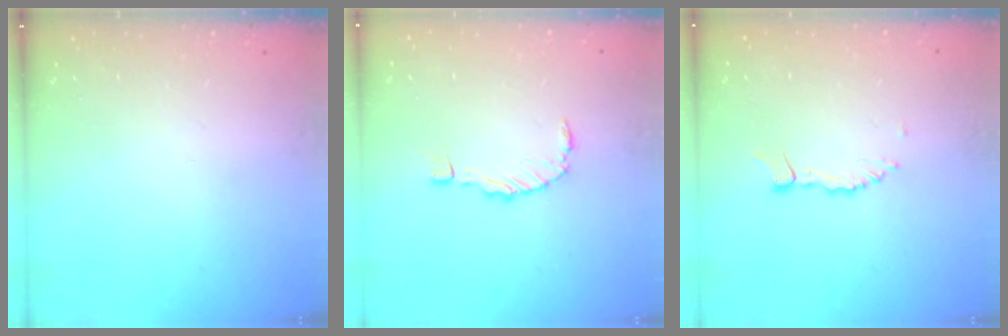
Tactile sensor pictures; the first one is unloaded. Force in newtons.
{"total": 0.0}
{"total": 1.3, "press": 1.3, "slide": 0.1}